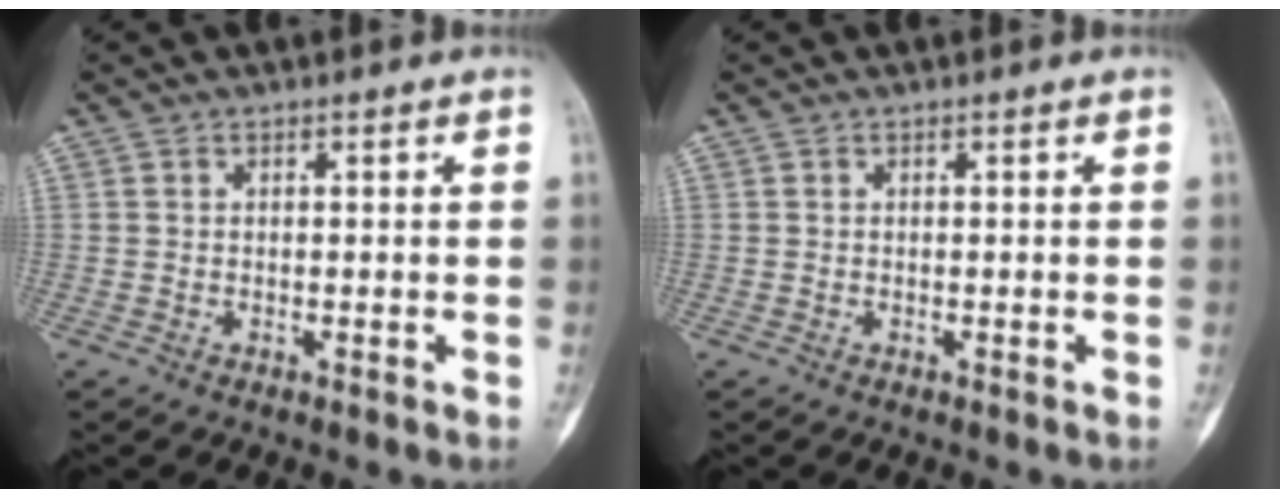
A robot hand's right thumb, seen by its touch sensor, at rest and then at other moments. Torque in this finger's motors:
{"motor_torque": [-0.04, -0.04, 0.06, 0.03, 0.00]}